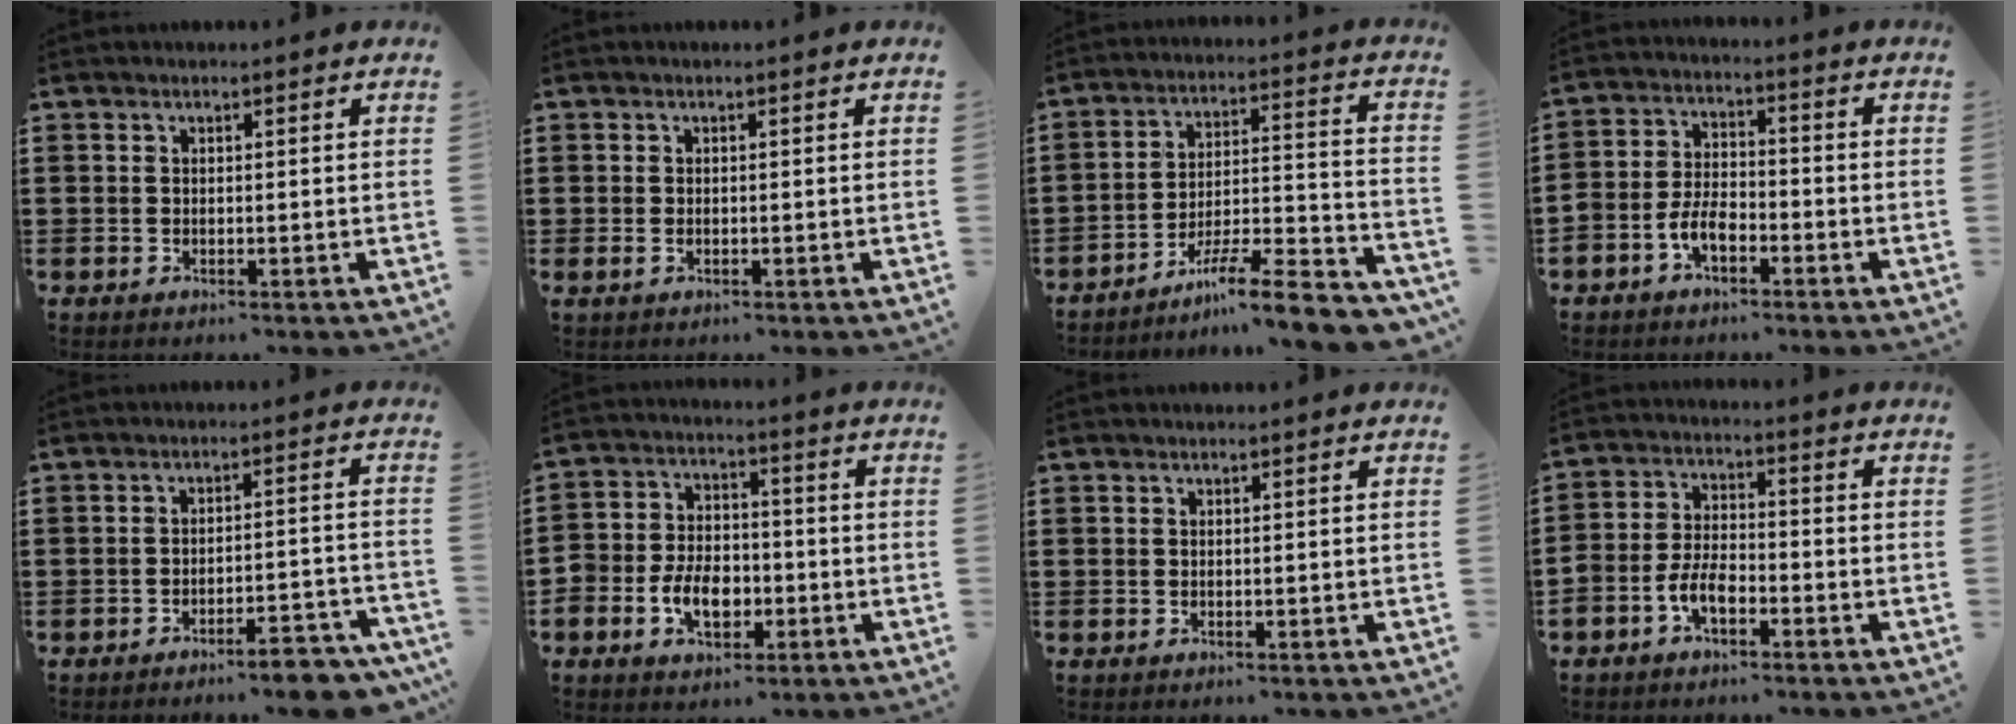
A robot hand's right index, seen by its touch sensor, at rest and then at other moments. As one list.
[{"total": 0.5, "force": [-0.1, 0.4, 0.4], "torque": [-0.009, 0.001, -0.002]}, {"total": 9.8, "force": [-8.3, 0.6, 5.2], "torque": [-0.070, 0.012, -0.158]}, {"total": 4.6, "force": [-2.8, 2.5, 2.8], "torque": [-0.070, 0.006, -0.059]}, {"total": 6.1, "force": [-5.4, 0.3, 2.7], "torque": [-0.039, -0.001, -0.100]}, {"total": 6.8, "force": [-2.5, 4.8, 4.0], "torque": [-0.079, 0.007, -0.049]}, {"total": 0.0}, {"total": 4.6, "force": [-2.7, 2.4, 2.9], "torque": [-0.080, 0.001, -0.058]}]